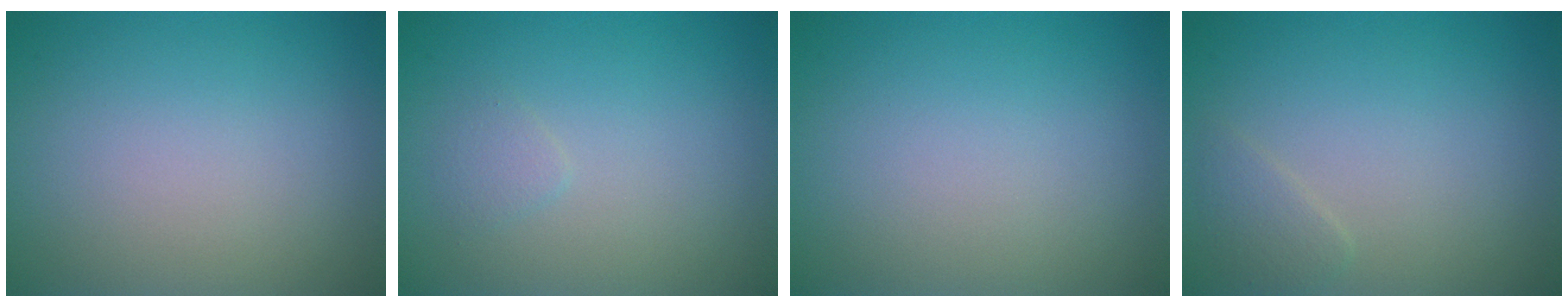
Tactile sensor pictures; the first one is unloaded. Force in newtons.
{"total": 0.8, "press": 0.8, "slide": 0.0}
{"total": 0.0}
{"total": 1.2, "press": 1.2, "slide": 0.0}